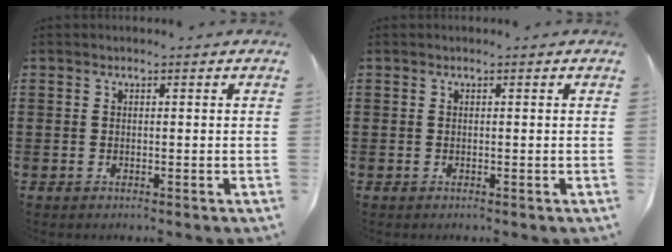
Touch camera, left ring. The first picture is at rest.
{"total": 0.0}